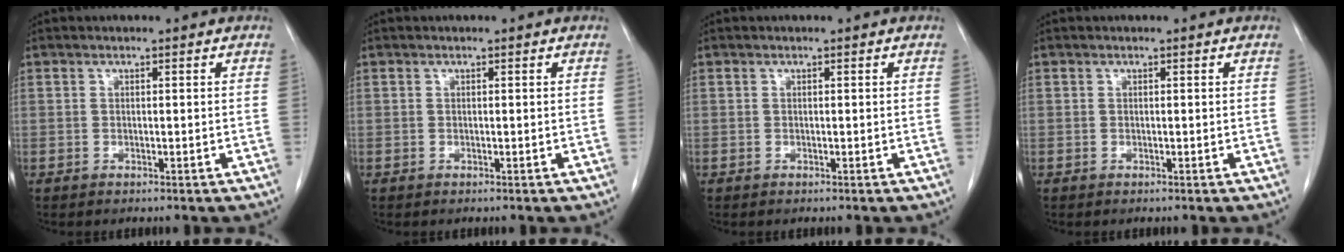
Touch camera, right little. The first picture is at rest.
{"total": 0.0}
{"total": 0.0}
{"total": 0.0}